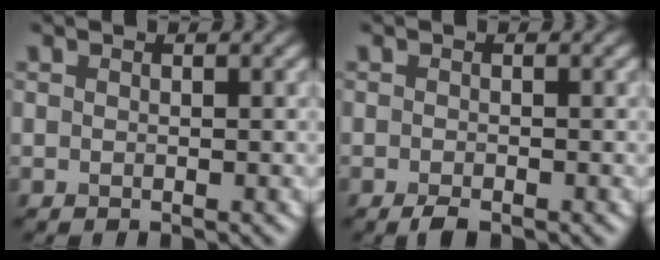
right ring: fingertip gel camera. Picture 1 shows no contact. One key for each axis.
{"total": 1.3, "fx": -1.0, "fy": 0.4, "fz": 0.8, "tx": -0.018, "ty": -0.003, "tz": -0.018}